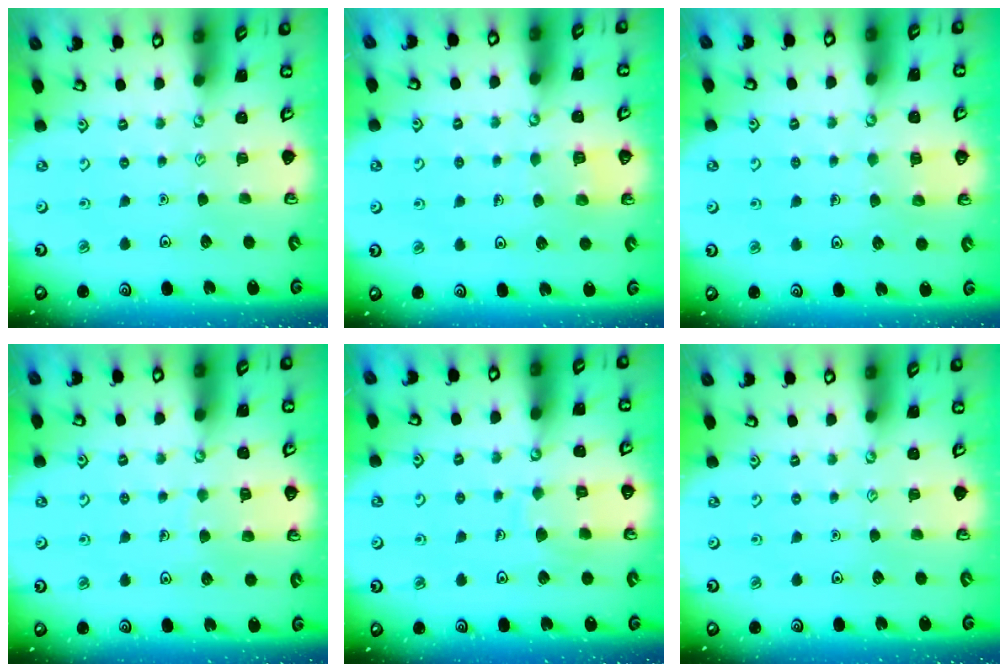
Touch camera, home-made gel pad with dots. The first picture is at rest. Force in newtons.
{"total": 3.0, "press": 3.0, "slide": 0.2}
{"total": 3.9, "press": 3.8, "slide": 0.3}
{"total": 6.4, "press": 6.3, "slide": 0.6}
{"total": 7.7, "press": 7.7, "slide": 0.8}
{"total": 0.0}